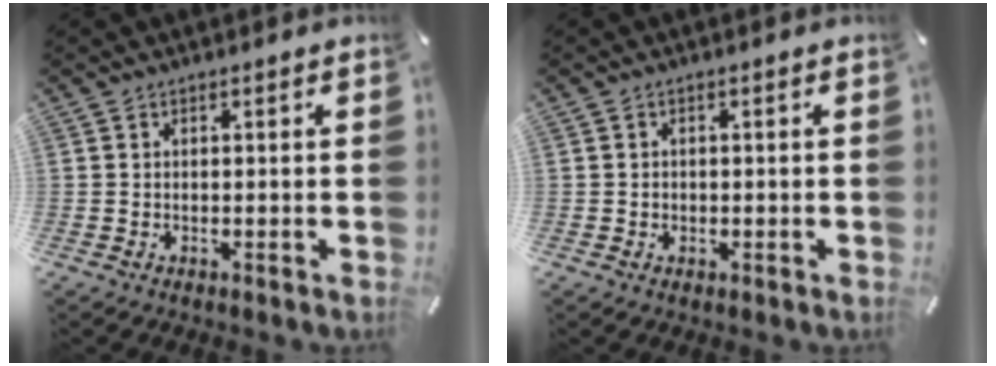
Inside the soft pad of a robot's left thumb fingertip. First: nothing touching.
{"total": 0.9, "force": [-0.1, 0.8, 0.3], "torque": [-0.007, 0.004, -0.004]}